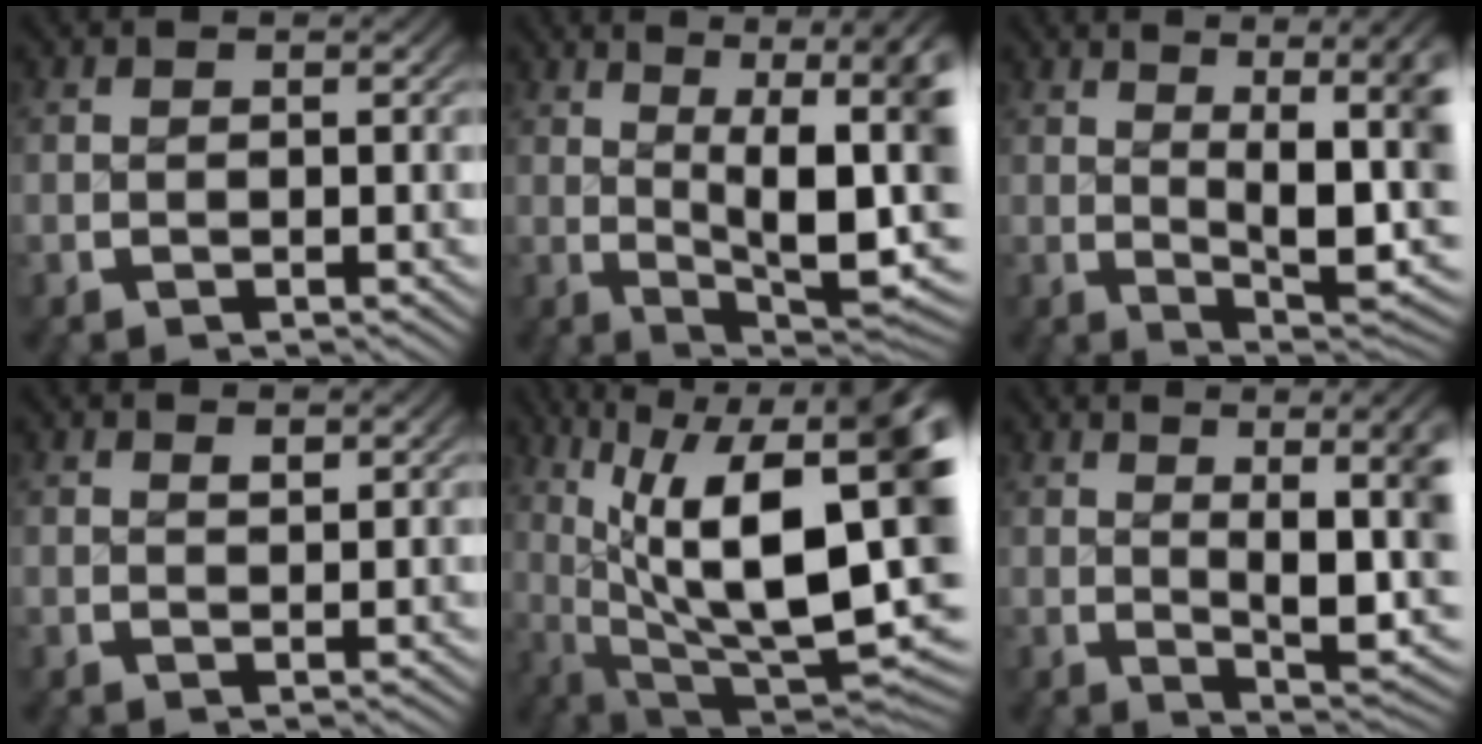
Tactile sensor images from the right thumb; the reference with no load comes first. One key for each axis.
{"total": 12.0, "fx": 1.0, "fy": 6.4, "fz": 10.1, "tx": -0.144, "ty": -0.041, "tz": 0.029}
{"total": 11.1, "fx": 1.0, "fy": 5.3, "fz": 9.7, "tx": -0.134, "ty": -0.027, "tz": 0.028}
{"total": 1.0, "fx": 0.9, "fy": 0.2, "fz": 0.4, "tx": -0.002, "ty": -0.003, "tz": 0.021}
{"total": 19.3, "fx": 0.3, "fy": 10.7, "fz": 16.1, "tx": -0.269, "ty": -0.065, "tz": 0.038}
{"total": 10.0, "fx": 0.8, "fy": 4.4, "fz": 9.0, "tx": -0.123, "ty": -0.021, "tz": 0.024}